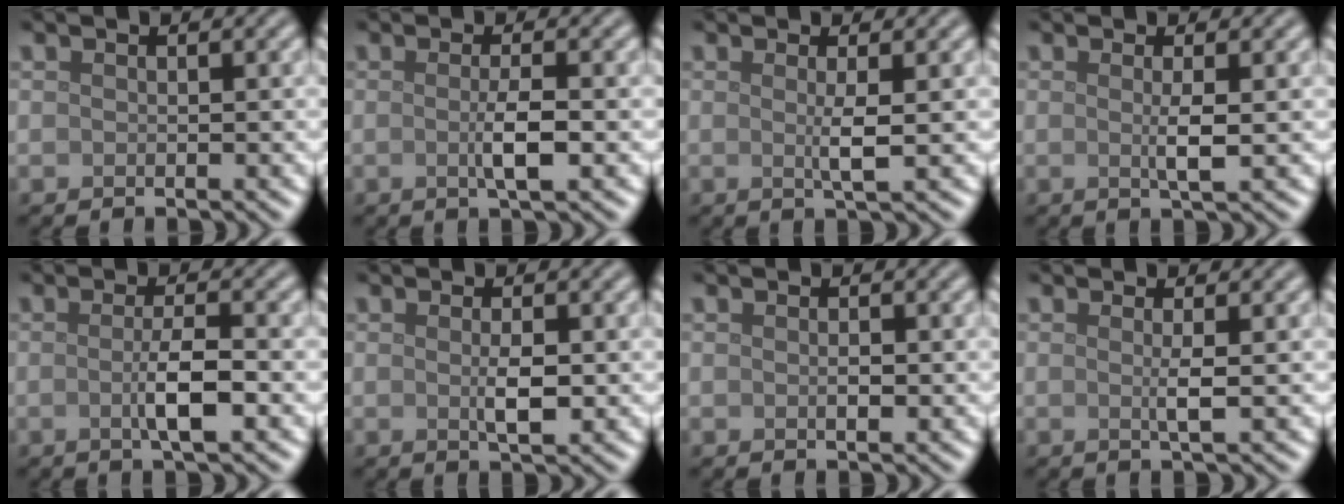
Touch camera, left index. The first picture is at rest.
{"total": 2.6, "force": [-0.2, 0.4, 2.6], "torque": [-0.046, -0.003, -0.005]}
{"total": 2.0, "force": [0.2, 0.2, 2.0], "torque": [-0.039, -0.002, -0.001]}
{"total": 2.0, "force": [0.1, 0.3, 2.0], "torque": [-0.039, -0.001, -0.003]}
{"total": 3.2, "force": [-0.5, 0.6, 3.2], "torque": [-0.056, -0.001, -0.011]}
{"total": 2.1, "force": [0.0, 0.5, 2.0], "torque": [-0.038, -0.003, 0.000]}
{"total": 0.9, "force": [0.0, 0.3, 0.8], "torque": [-0.017, -0.002, 0.000]}
{"total": 1.7, "force": [0.1, 0.2, 1.7], "torque": [-0.033, 0.000, -0.003]}